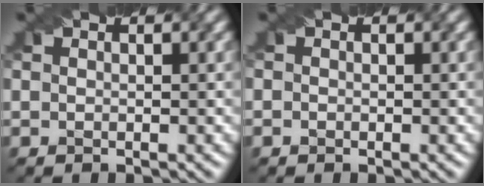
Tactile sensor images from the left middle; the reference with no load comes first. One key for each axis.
{"total": 0.6, "fx": -0.2, "fy": 0.5, "fz": 0.3, "tx": -0.001, "ty": 0.009, "tz": -0.010}